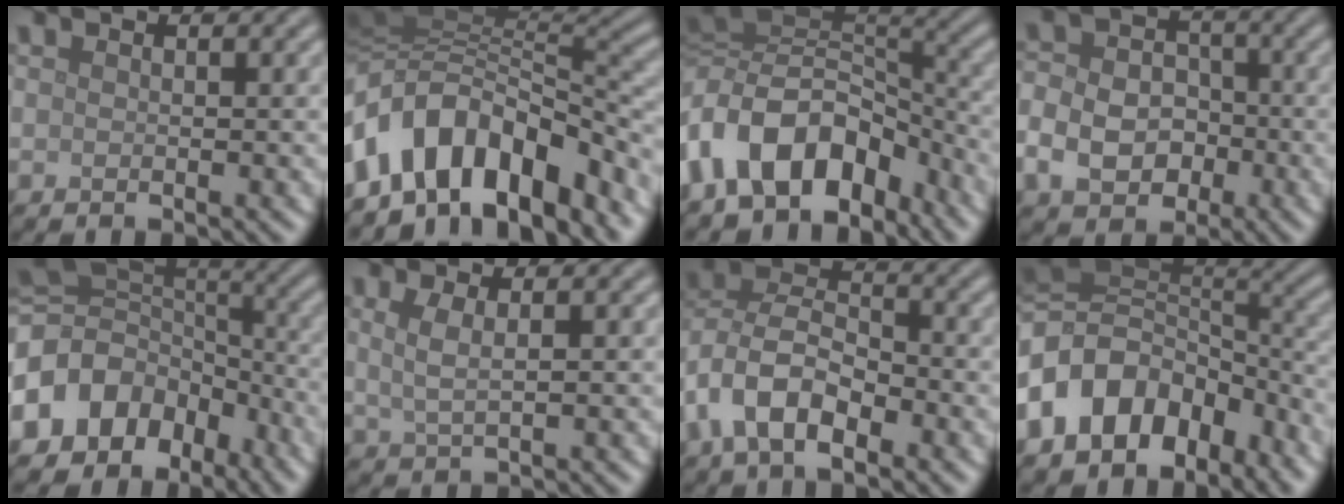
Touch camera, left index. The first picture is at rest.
{"total": 11.4, "force": [-4.3, 6.6, 8.3], "torque": [-0.131, 0.029, -0.089]}
{"total": 12.3, "force": [-5.4, 8.3, 7.2], "torque": [-0.141, 0.012, -0.100]}
{"total": 6.2, "force": [-2.2, 4.7, 3.4], "torque": [-0.049, -0.005, -0.051]}
{"total": 11.9, "force": [-5.8, 9.4, 4.7], "torque": [-0.121, 0.013, -0.108]}
{"total": 2.0, "force": [0.6, 0.7, 1.8], "torque": [-0.040, -0.004, 0.014]}
{"total": 7.0, "force": [-3.1, 4.0, 4.8], "torque": [-0.089, 0.007, -0.067]}
{"total": 12.4, "force": [-5.0, 9.4, 6.4], "torque": [-0.139, 0.007, -0.099]}